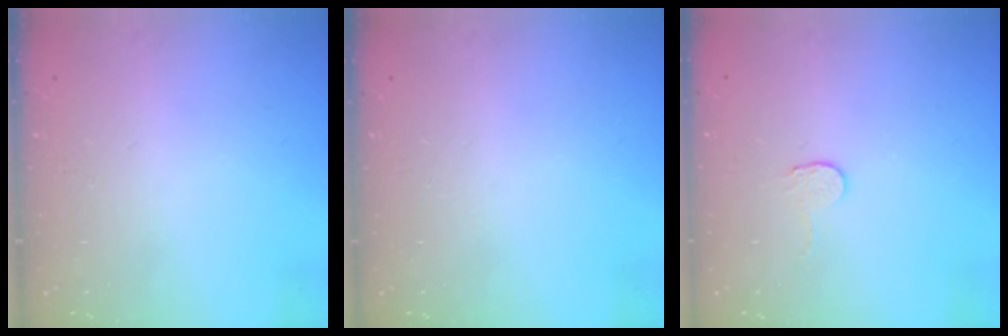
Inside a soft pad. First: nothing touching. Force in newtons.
{"total": 0.0}
{"total": 2.7, "press": 2.7, "slide": 0.2}